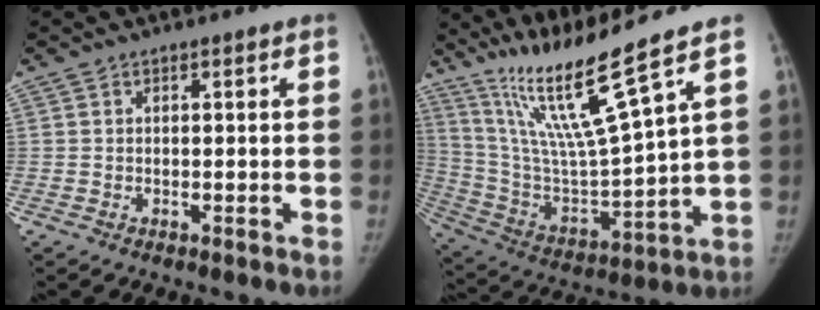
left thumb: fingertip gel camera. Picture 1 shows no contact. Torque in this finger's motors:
{"motor_torque": [0.15, 0.15, 1.41, -1.36, 0.13]}